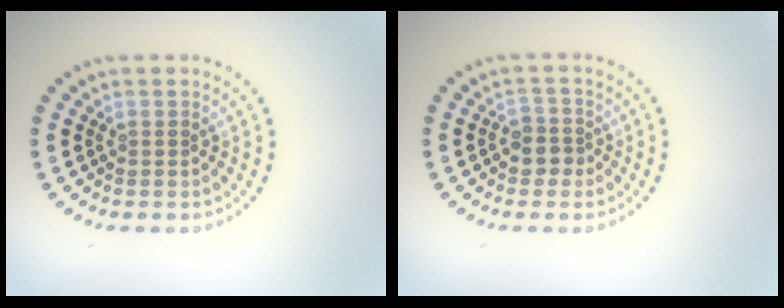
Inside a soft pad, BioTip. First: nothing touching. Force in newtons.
{"total": 2.0, "press": 1.7, "slide": 1.0}